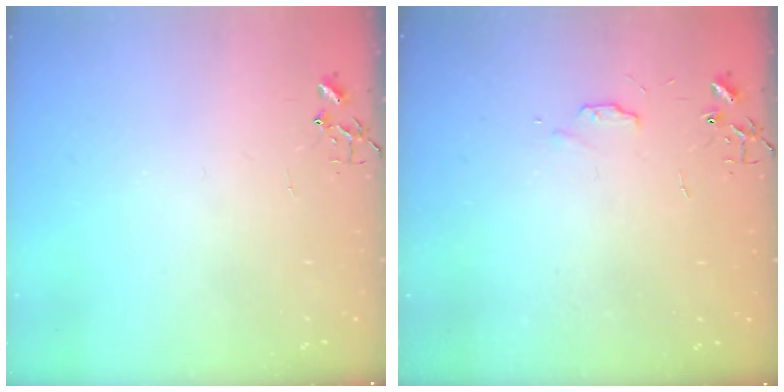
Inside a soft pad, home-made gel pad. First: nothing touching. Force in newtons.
{"total": 4.7, "press": 4.6, "slide": 0.7}